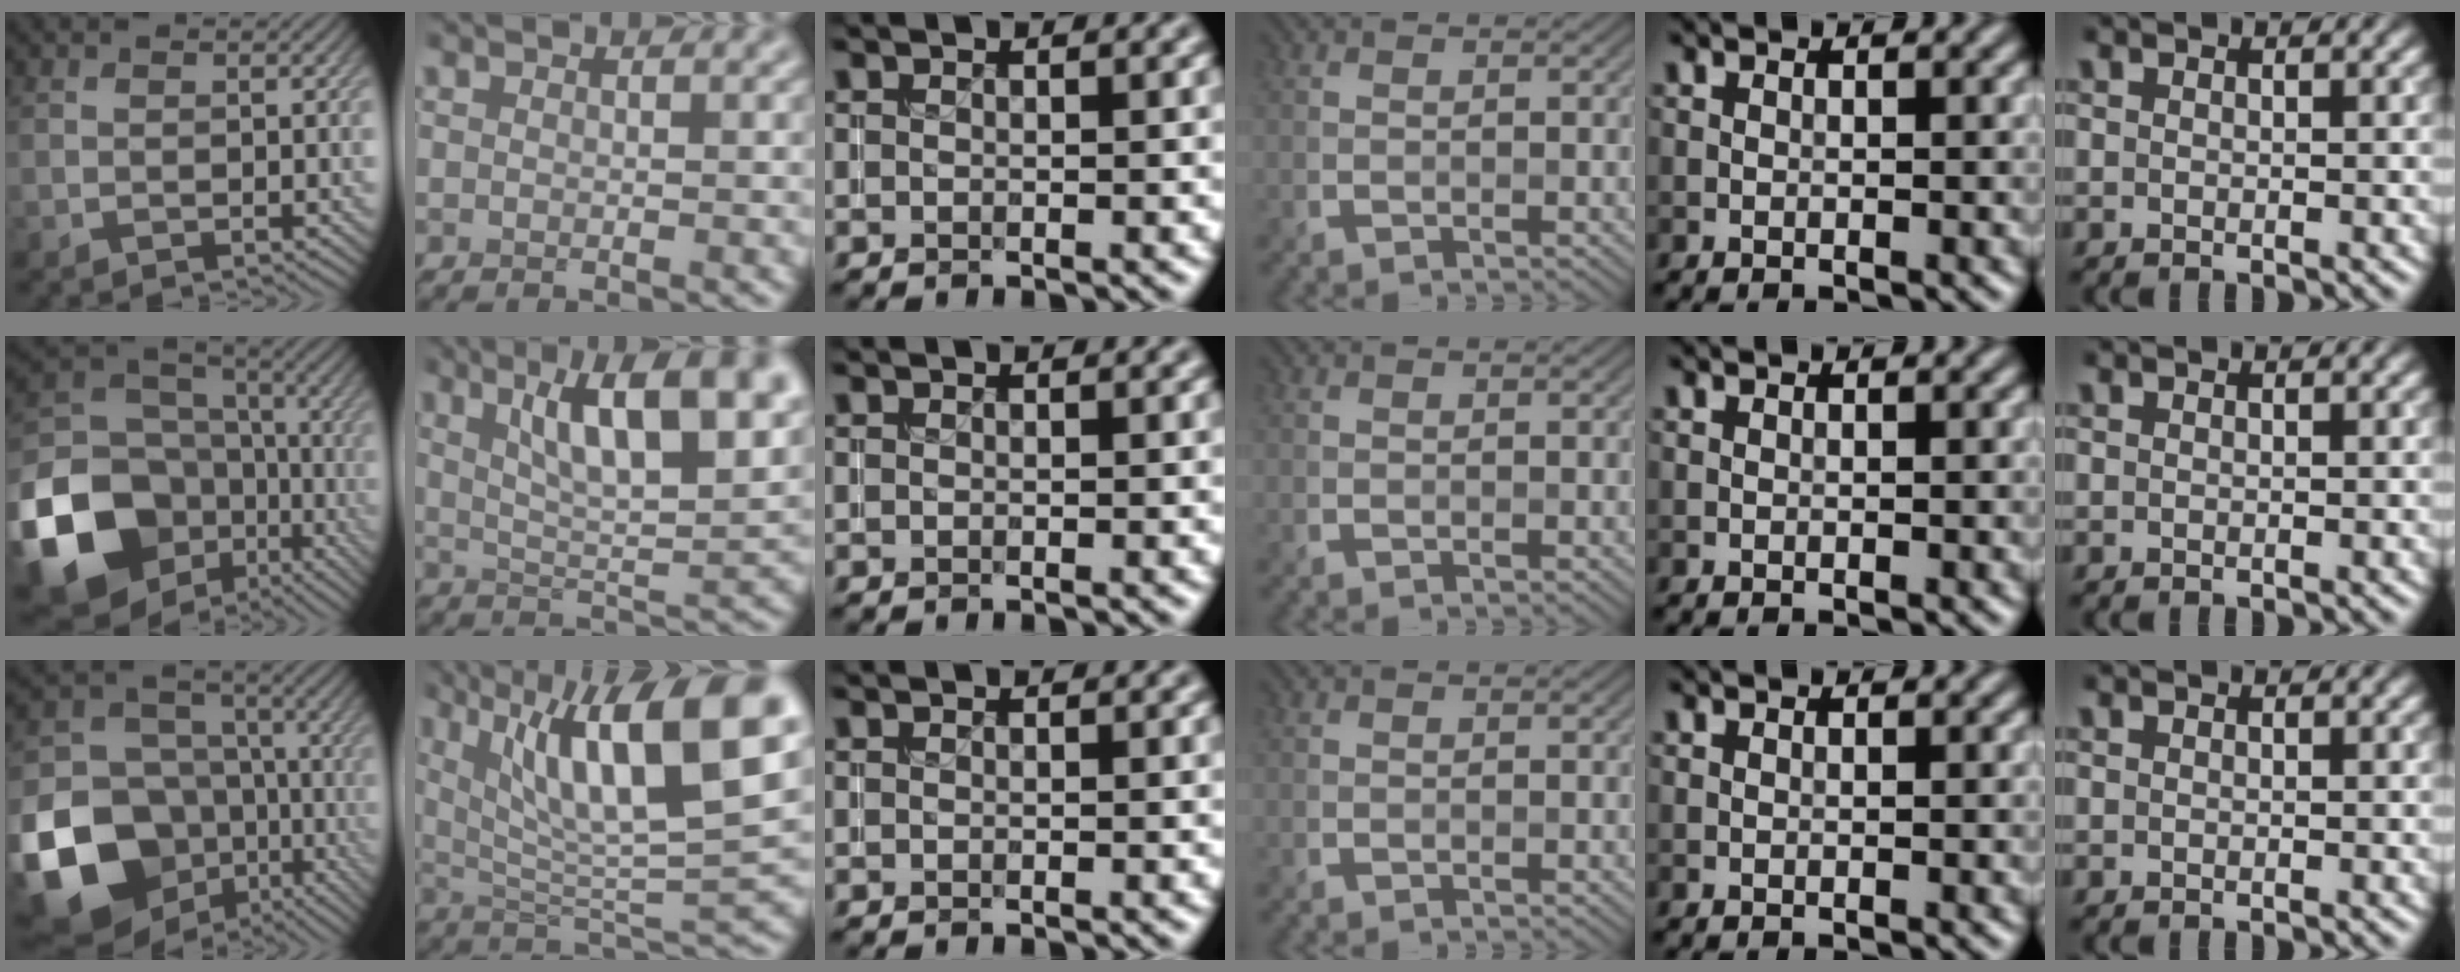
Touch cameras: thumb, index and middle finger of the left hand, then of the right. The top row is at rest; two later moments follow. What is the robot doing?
{"motion": "insert", "object": "coin"}